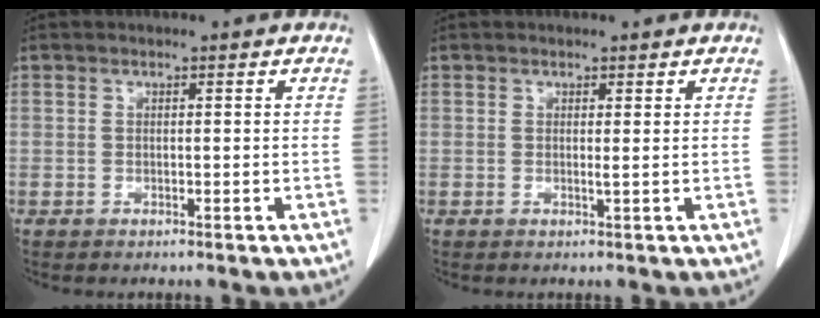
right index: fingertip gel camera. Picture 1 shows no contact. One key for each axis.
{"total": 0.5, "fx": 0.3, "fy": -0.1, "fz": 0.4, "tx": -0.010, "ty": -0.002, "tz": 0.004}